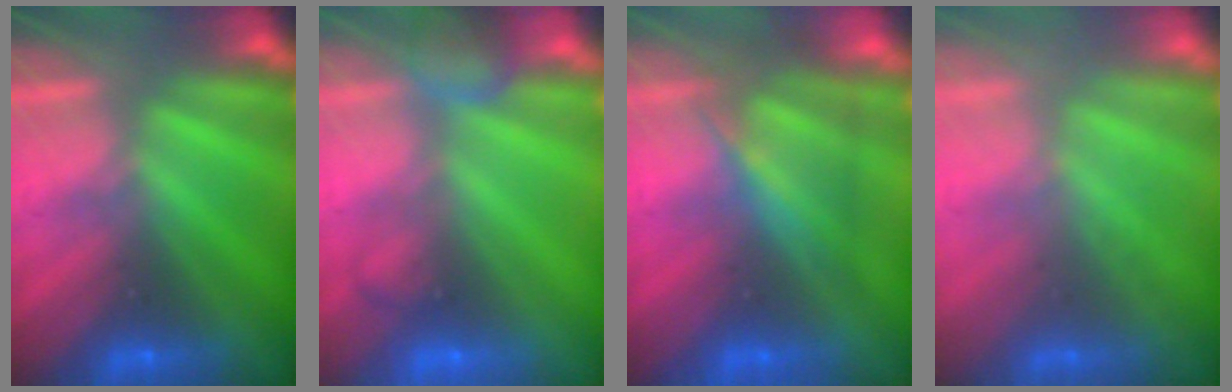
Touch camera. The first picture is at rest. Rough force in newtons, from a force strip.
{"total": 2.6}
{"total": 4.0}
{"total": 2.2}